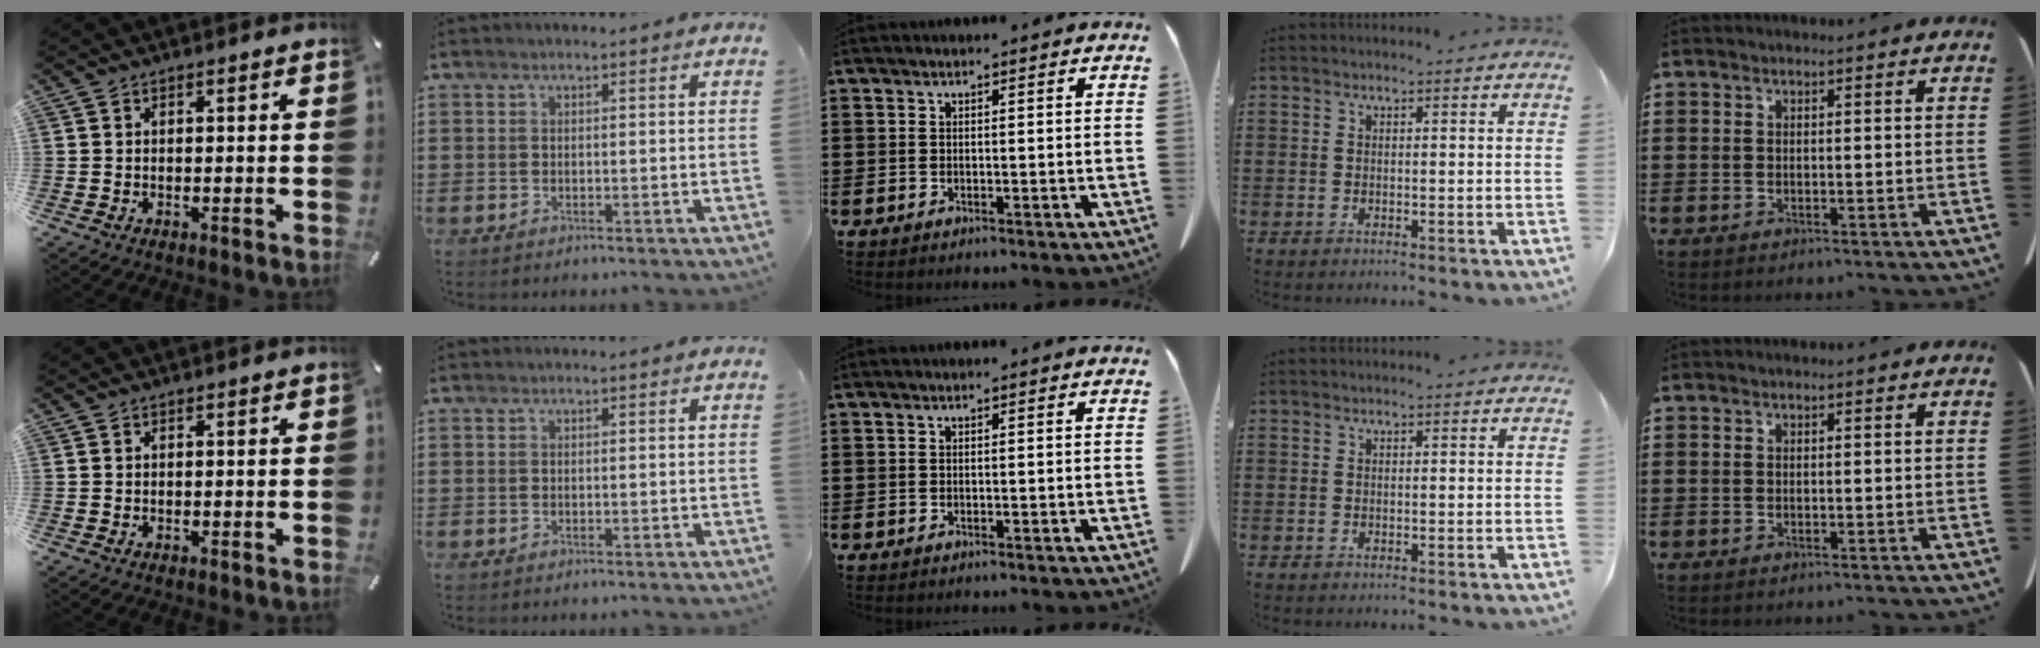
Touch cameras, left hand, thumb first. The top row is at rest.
{}